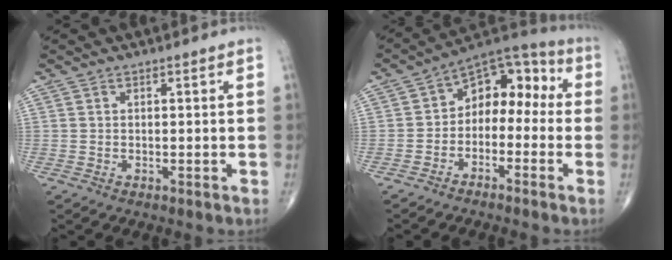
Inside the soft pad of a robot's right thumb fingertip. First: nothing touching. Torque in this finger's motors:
{"motor_torque": [0.04, 0.27, 0.27, 0.16, 0.04]}